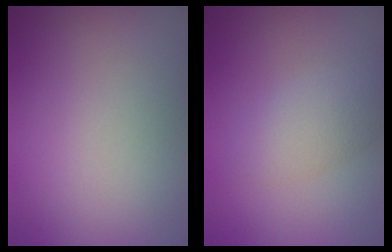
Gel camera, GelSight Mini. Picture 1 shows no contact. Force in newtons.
{"total": 2.7, "press": 2.7, "slide": 0.0}